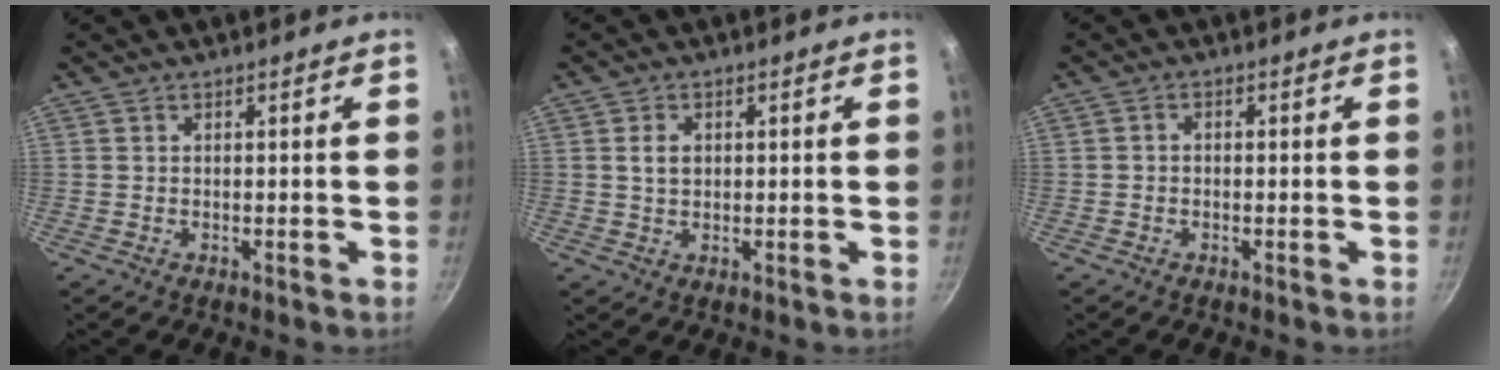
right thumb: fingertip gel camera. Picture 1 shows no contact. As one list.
[{"total": 2.8, "force": [0.5, 2.1, 1.9], "torque": [-0.024, 0.001, 0.011]}, {"total": 1.2, "force": [-0.4, 0.9, 0.7], "torque": [-0.015, 0.007, -0.009]}]